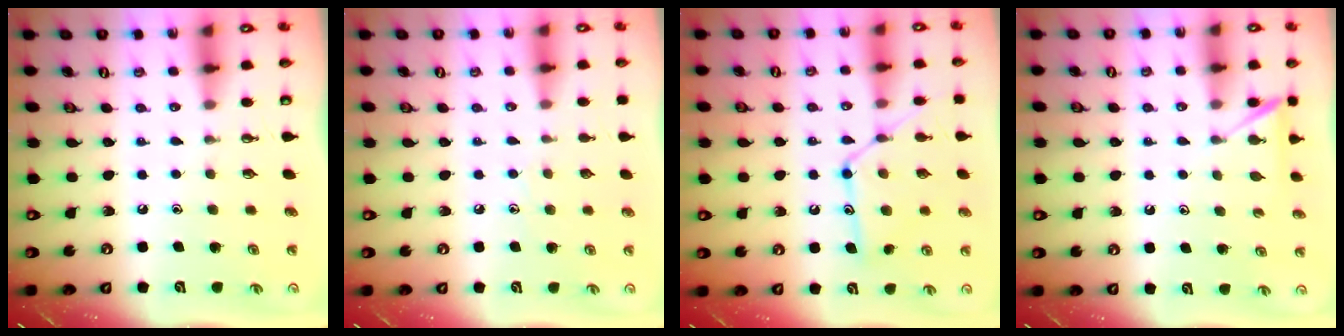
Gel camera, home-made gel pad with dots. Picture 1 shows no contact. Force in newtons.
{"total": 4.2, "press": 4.2, "slide": 0.5}
{"total": 12.9, "press": 12.9, "slide": 0.9}
{"total": 5.2, "press": 5.2, "slide": 0.6}